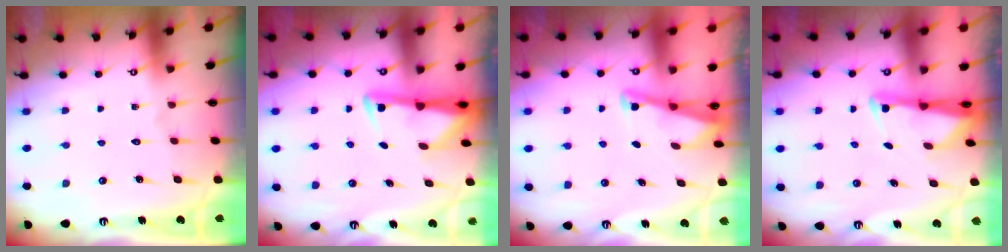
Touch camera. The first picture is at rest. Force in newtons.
{"total": 3.1, "press": 3.0, "slide": 0.5}
{"total": 3.0, "press": 3.0, "slide": 0.3}
{"total": 2.6, "press": 2.6, "slide": 0.5}